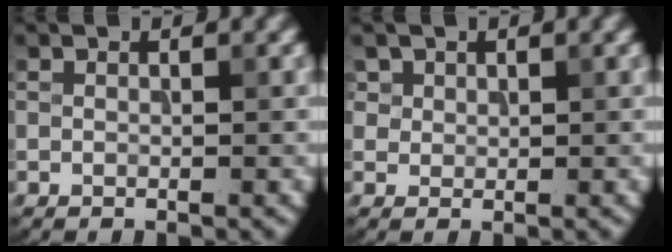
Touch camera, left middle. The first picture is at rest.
{"total": 3.0, "force": [1.7, 2.2, 1.1], "torque": [-0.043, 0.000, 0.044]}